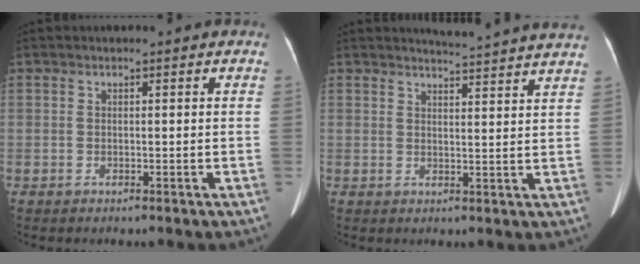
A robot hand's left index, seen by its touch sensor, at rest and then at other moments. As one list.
[{"total": 10.7, "force": [10.4, -0.9, 2.6], "torque": [-0.039, -0.023, 0.113]}]